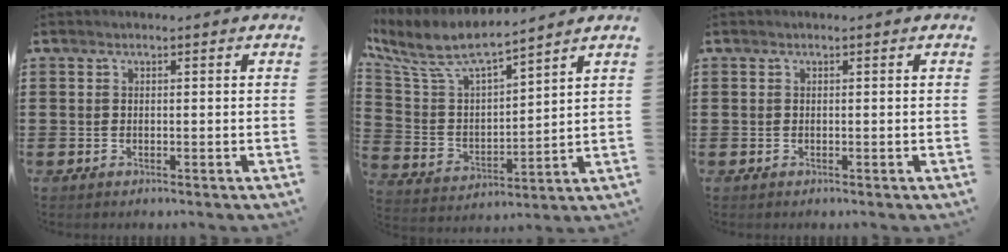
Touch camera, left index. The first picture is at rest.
{"total": 8.4, "force": [6.9, 1.9, 4.4], "torque": [-0.117, -0.035, 0.115]}
{"total": 0.0}